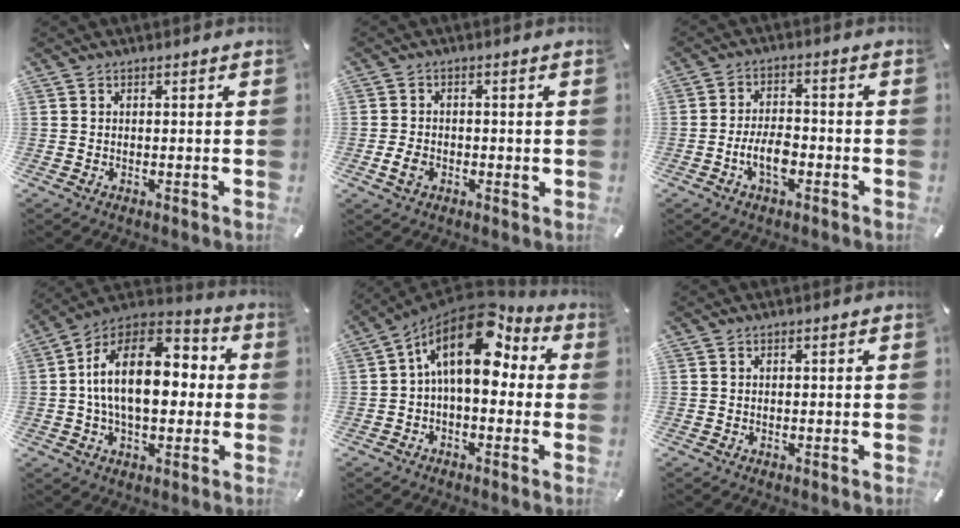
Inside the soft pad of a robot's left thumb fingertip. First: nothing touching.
{"total": 4.1, "force": [-1.0, 2.9, 2.7], "torque": [-0.059, 0.000, -0.018]}
{"total": 6.8, "force": [-2.7, 3.6, 5.1], "torque": [-0.100, 0.013, -0.050]}
{"total": 19.5, "force": [1.3, 12.0, 15.3], "torque": [-0.271, 0.003, 0.012]}
{"total": 16.9, "force": [5.9, 9.0, 13.0], "torque": [-0.238, -0.041, 0.095]}
{"total": 0.0}